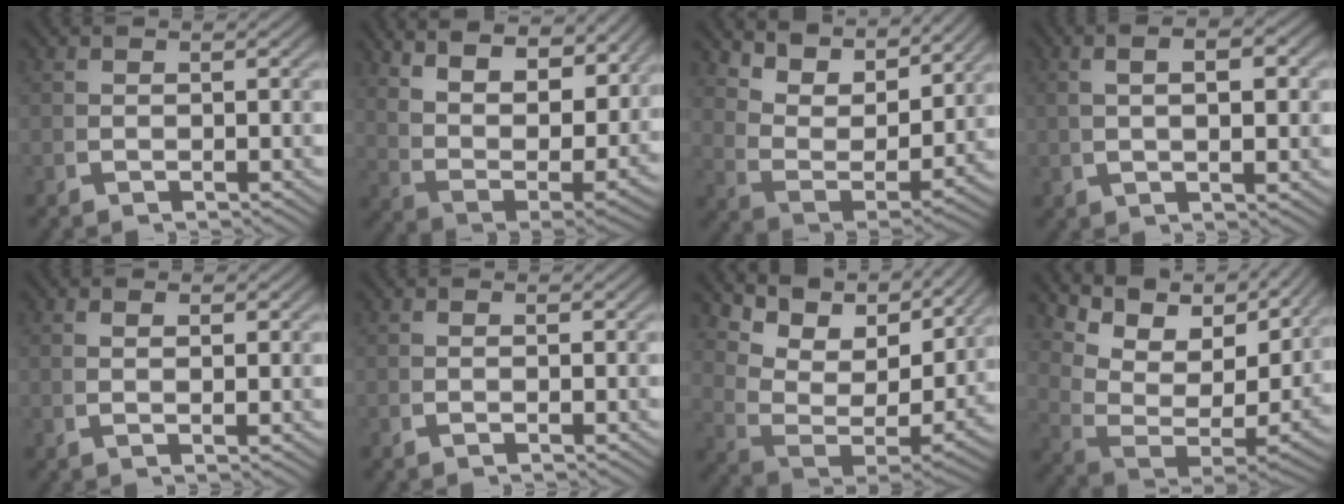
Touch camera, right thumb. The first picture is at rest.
{"total": 13.6, "force": [5.1, 8.1, 9.8], "torque": [-0.188, -0.024, 0.097]}
{"total": 8.8, "force": [4.5, 4.5, 6.0], "torque": [-0.137, -0.012, 0.082]}
{"total": 4.1, "force": [1.1, 0.9, 3.8], "torque": [-0.059, 0.012, 0.021]}
{"total": 1.3, "force": [0.7, -0.1, 1.0], "torque": [-0.014, 0.002, 0.017]}
{"total": 0.5, "force": [0.0, 0.0, 0.5], "torque": [-0.012, 0.001, 0.000]}
{"total": 11.2, "force": [3.4, 6.0, 8.8], "torque": [-0.169, -0.023, 0.067]}
{"total": 12.9, "force": [2.3, 7.4, 10.3], "torque": [-0.177, -0.022, 0.052]}